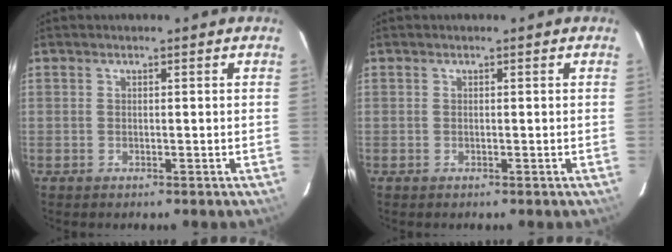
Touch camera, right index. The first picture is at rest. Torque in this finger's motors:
{"motor_torque": [-0.01, 0.00, 0.02, 0.00]}